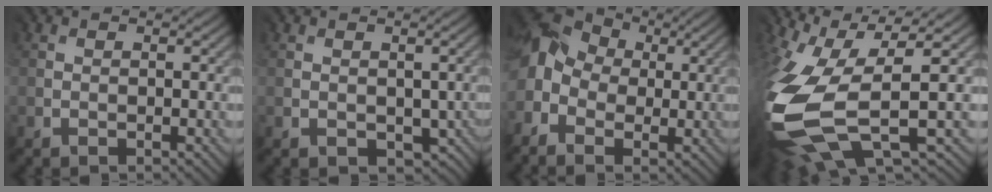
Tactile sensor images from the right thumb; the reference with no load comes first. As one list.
[{"total": 2.9, "force": [-0.3, 2.6, 1.4], "torque": [-0.020, -0.021, 0.007]}, {"total": 10.4, "force": [0.7, 8.7, 5.6], "torque": [-0.184, -0.017, 0.018]}, {"total": 13.6, "force": [-1.4, 6.0, 12.2], "torque": [-0.322, -0.040, 0.000]}]